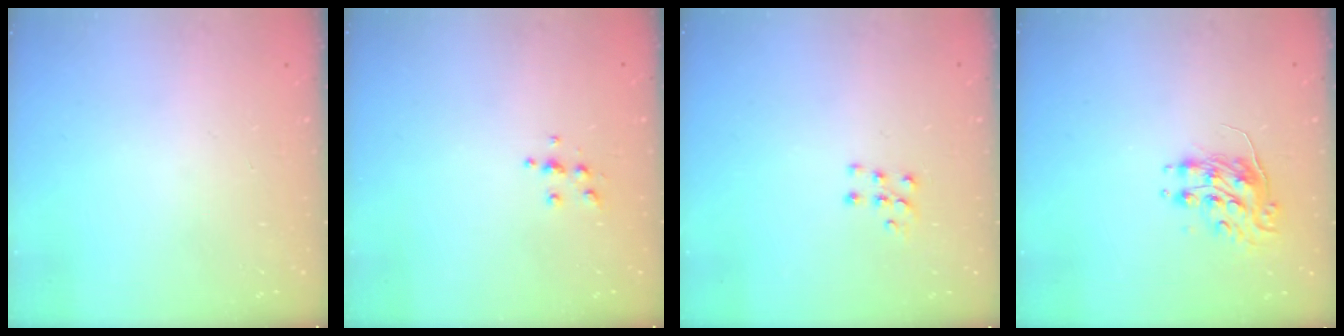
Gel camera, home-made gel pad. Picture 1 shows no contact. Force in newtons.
{"total": 5.4, "press": 5.4, "slide": 0.5}
{"total": 5.6, "press": 5.6, "slide": 0.5}
{"total": 8.2, "press": 8.2, "slide": 0.1}